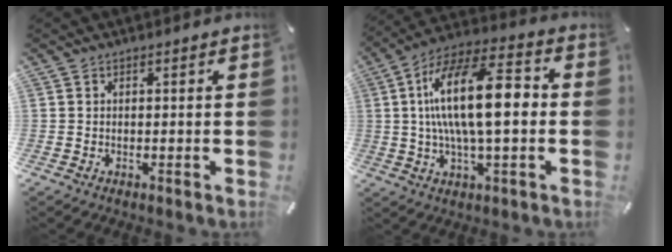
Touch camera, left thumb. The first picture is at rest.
{"total": 19.3, "force": [1.3, 7.7, 17.7], "torque": [-0.339, 0.004, 0.017]}